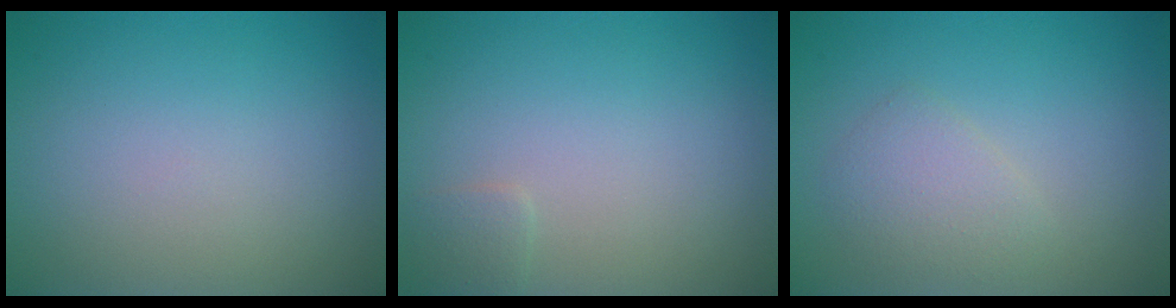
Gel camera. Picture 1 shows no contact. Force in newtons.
{"total": 0.9, "press": 0.9, "slide": 0.1}
{"total": 2.1, "press": 2.1, "slide": 0.1}